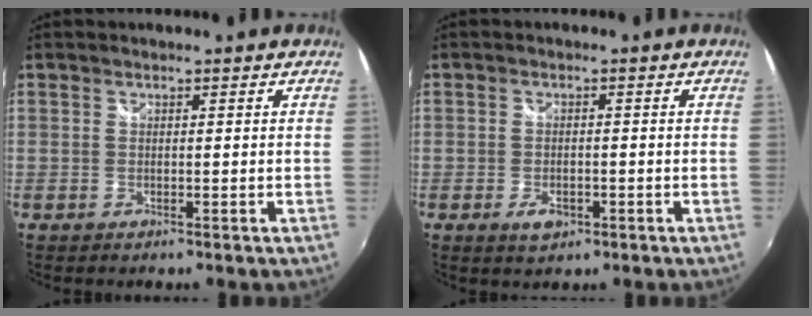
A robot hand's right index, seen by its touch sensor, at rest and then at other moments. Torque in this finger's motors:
{"motor_torque": [0.14, 0.07, 0.11, 0.03]}